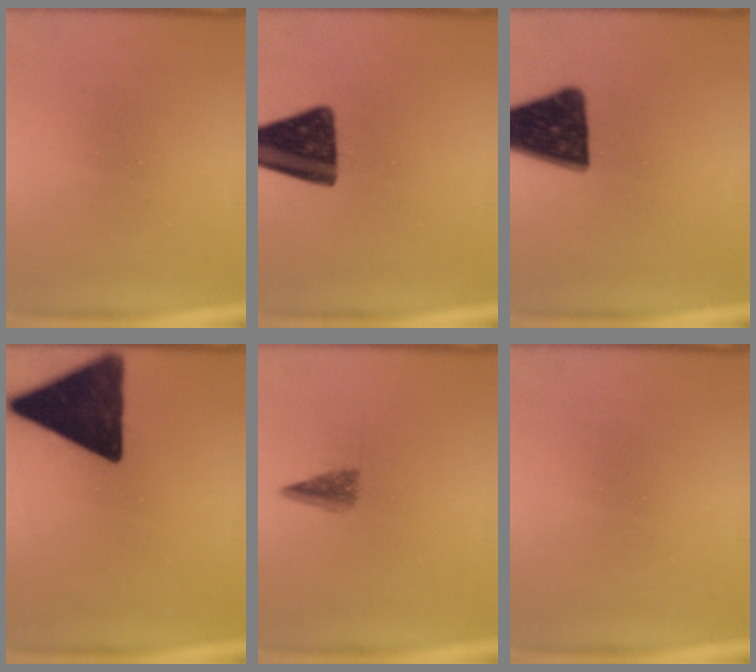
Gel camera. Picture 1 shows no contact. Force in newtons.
{"total": 14.3}
{"total": 14.8}
{"total": 15.4}
{"total": 2.7}
{"total": 0.0}